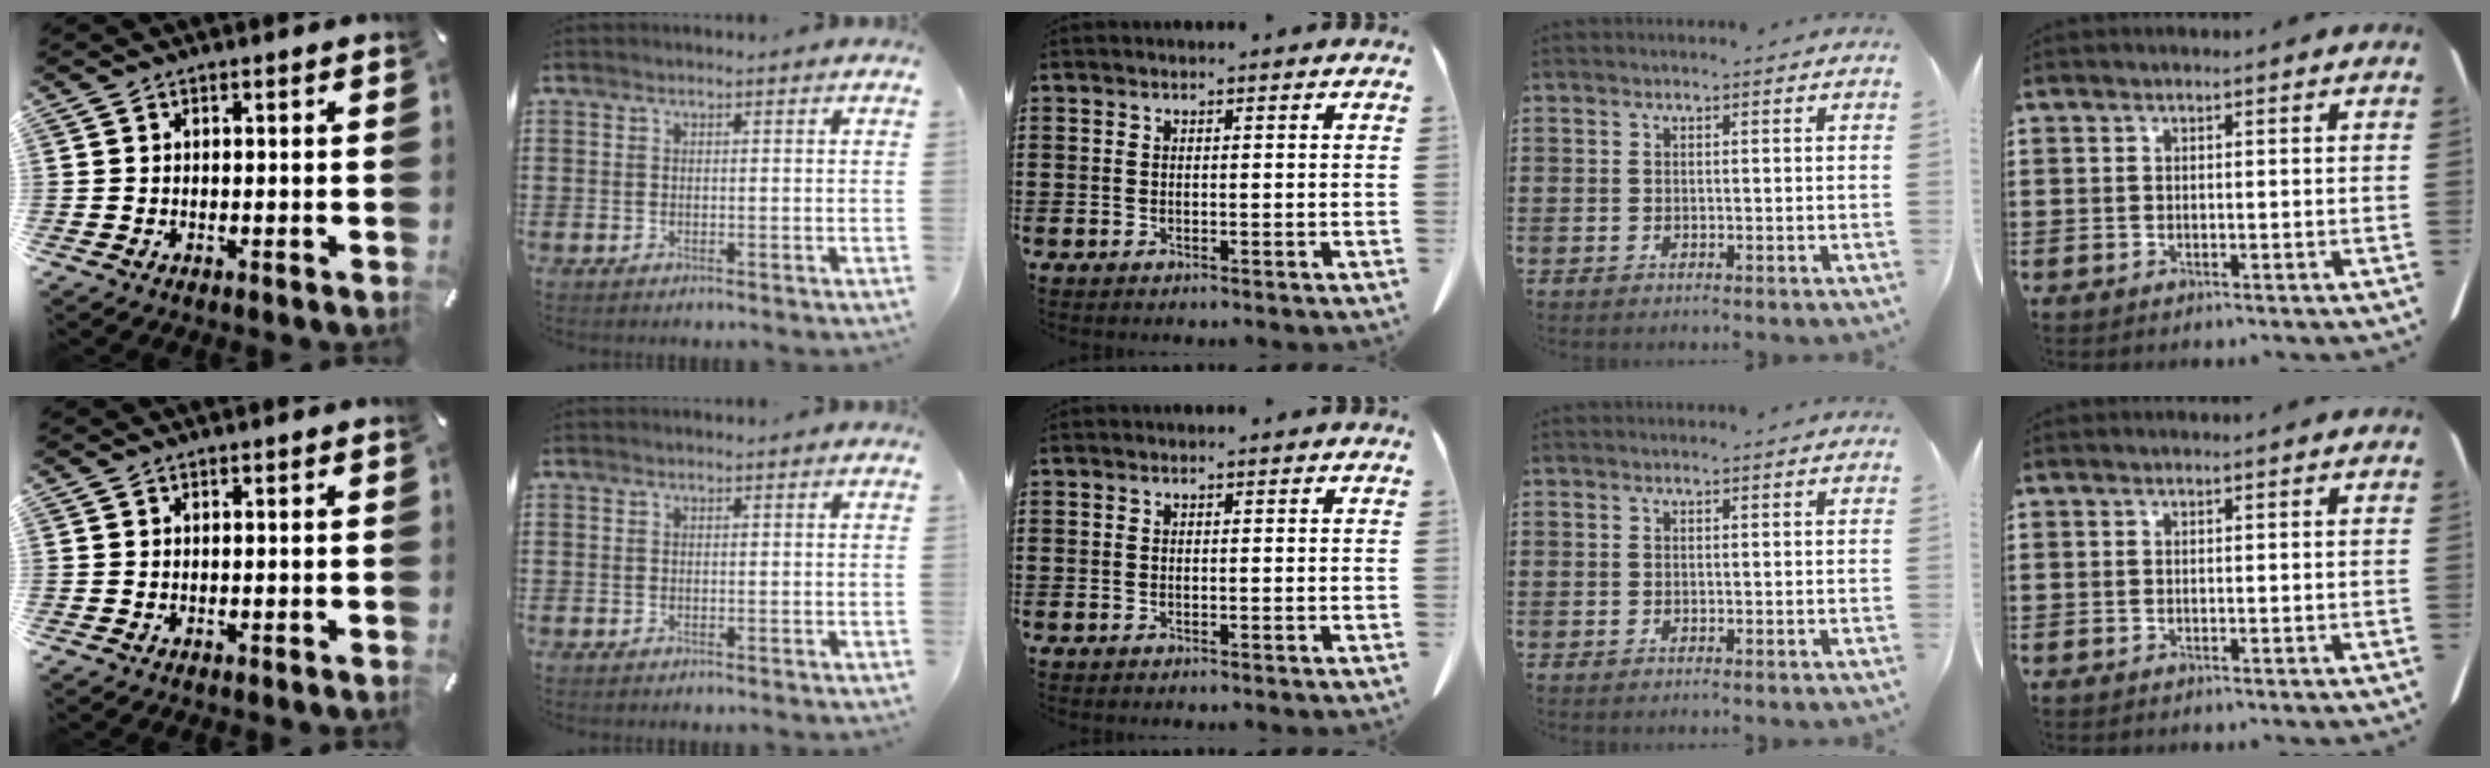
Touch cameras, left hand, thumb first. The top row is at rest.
{}